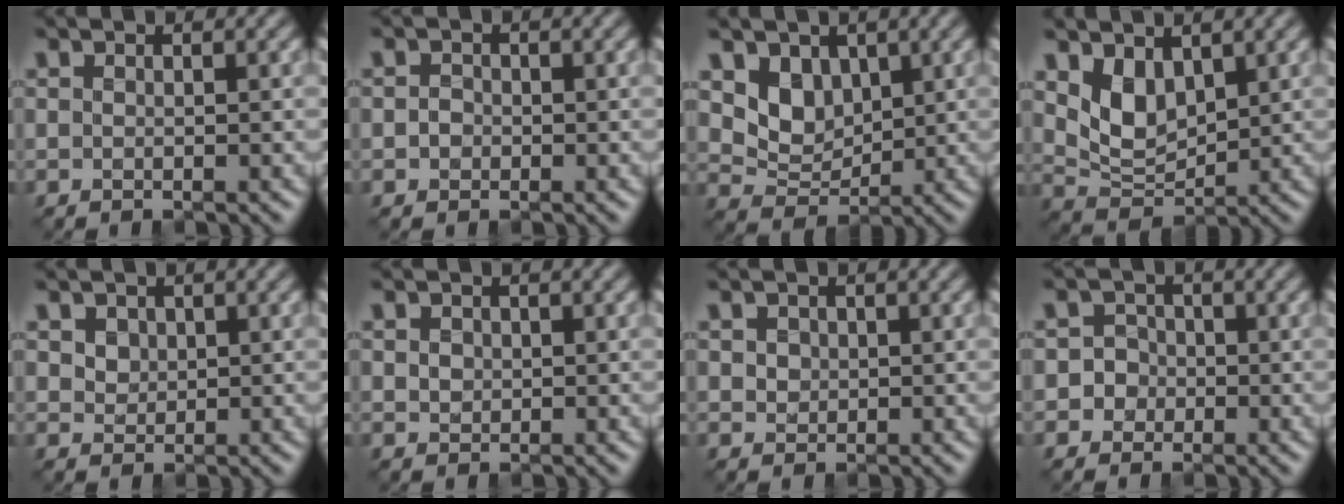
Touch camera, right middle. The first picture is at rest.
{"total": 1.2, "force": [-0.4, 1.0, 0.4], "torque": [-0.001, 0.001, -0.010]}
{"total": 3.9, "force": [1.3, 3.0, 2.1], "torque": [-0.047, -0.013, 0.016]}
{"total": 4.0, "force": [1.6, 2.6, 2.6], "torque": [-0.057, -0.015, 0.028]}
{"total": 3.0, "force": [1.4, 2.3, 1.5], "torque": [-0.048, 0.000, 0.031]}
{"total": 1.7, "force": [0.5, 1.4, 0.8], "torque": [-0.023, 0.003, 0.013]}
{"total": 2.3, "force": [0.8, 1.9, 1.1], "torque": [-0.041, 0.004, 0.022]}
{"total": 2.9, "force": [-0.5, 2.8, 0.6], "torque": [0.013, 0.013, -0.017]}